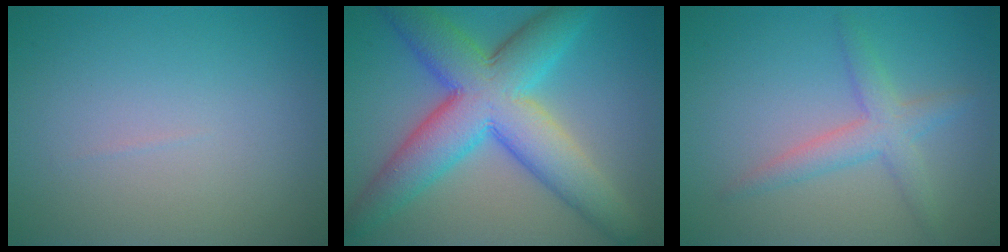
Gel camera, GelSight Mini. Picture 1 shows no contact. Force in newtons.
{"total": 10.7, "press": 10.7, "slide": 0.1}
{"total": 2.9, "press": 2.9, "slide": 0.1}